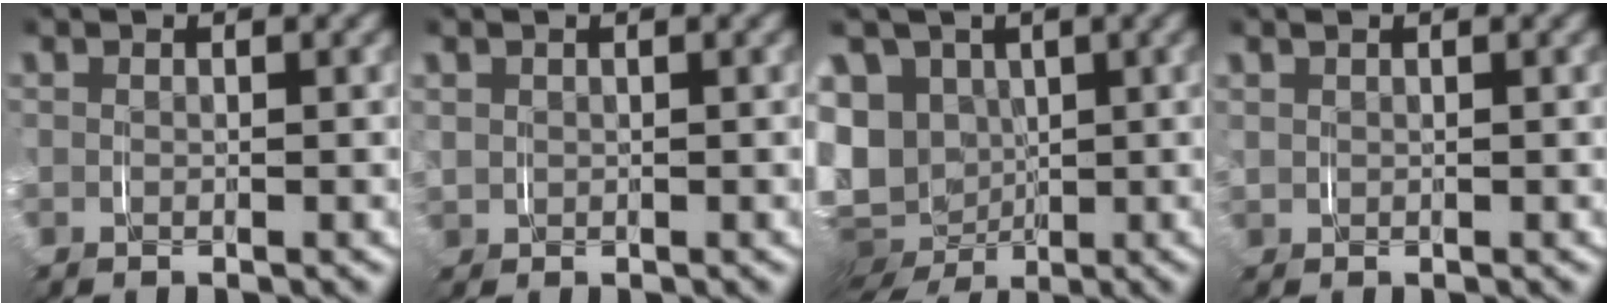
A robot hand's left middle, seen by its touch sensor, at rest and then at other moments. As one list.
[{"total": 1.8, "force": [0.3, 1.7, 0.5], "torque": [-0.028, -0.002, 0.009]}, {"total": 13.7, "force": [-2.9, 12.3, 5.3], "torque": [-0.164, -0.058, -0.035]}, {"total": 1.0, "force": [0.5, 0.8, 0.3], "torque": [-0.013, 0.004, 0.010]}]